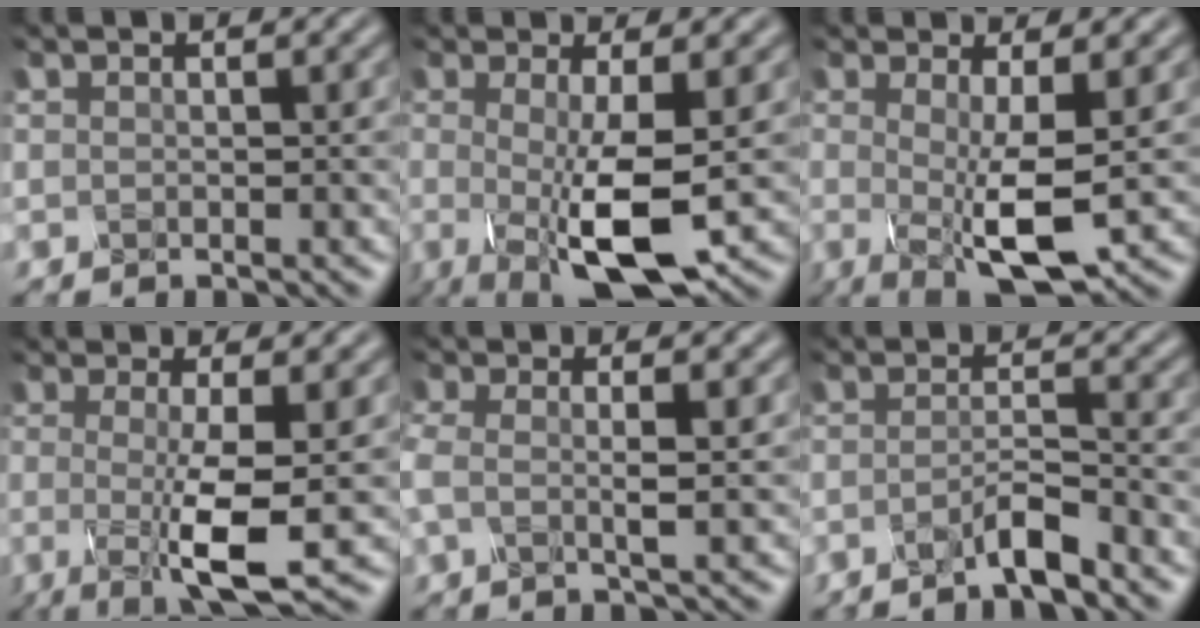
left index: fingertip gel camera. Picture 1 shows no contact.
{"total": 7.5, "force": [-1.7, 1.8, 7.0], "torque": [-0.120, -0.011, -0.030]}
{"total": 6.1, "force": [-0.9, 1.5, 5.8], "torque": [-0.097, -0.010, -0.016]}
{"total": 6.6, "force": [-1.7, 1.1, 6.2], "torque": [-0.096, -0.012, -0.031]}
{"total": 2.9, "force": [-0.7, 0.7, 2.7], "torque": [-0.055, 0.003, -0.019]}
{"total": 3.0, "force": [-2.4, 0.2, 1.7], "torque": [-0.025, 0.002, -0.052]}